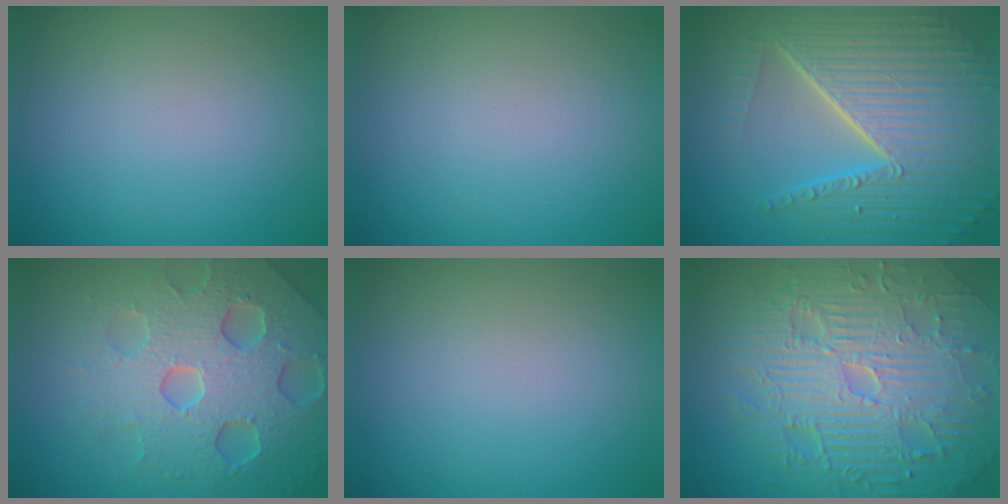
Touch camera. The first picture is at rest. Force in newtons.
{"total": 0.0}
{"total": 10.2, "press": 6.5, "slide": 7.9}
{"total": 7.3, "press": 7.1, "slide": 1.5}
{"total": 0.0}
{"total": 11.6, "press": 7.5, "slide": 8.8}